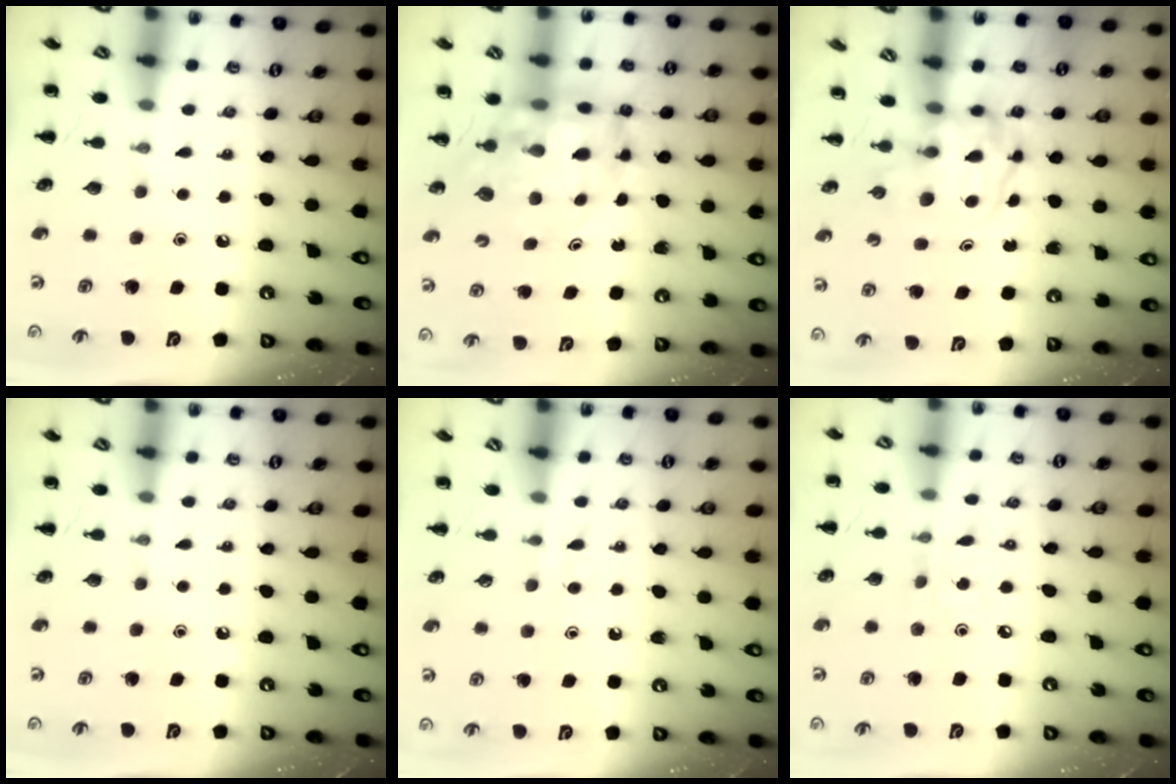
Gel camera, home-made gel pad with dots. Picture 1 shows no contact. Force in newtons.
{"total": 10.3, "press": 9.8, "slide": 3.1}
{"total": 3.8, "press": 3.8, "slide": 0.5}
{"total": 0.0}
{"total": 2.6, "press": 2.5, "slide": 0.9}
{"total": 2.8, "press": 2.7, "slide": 0.9}